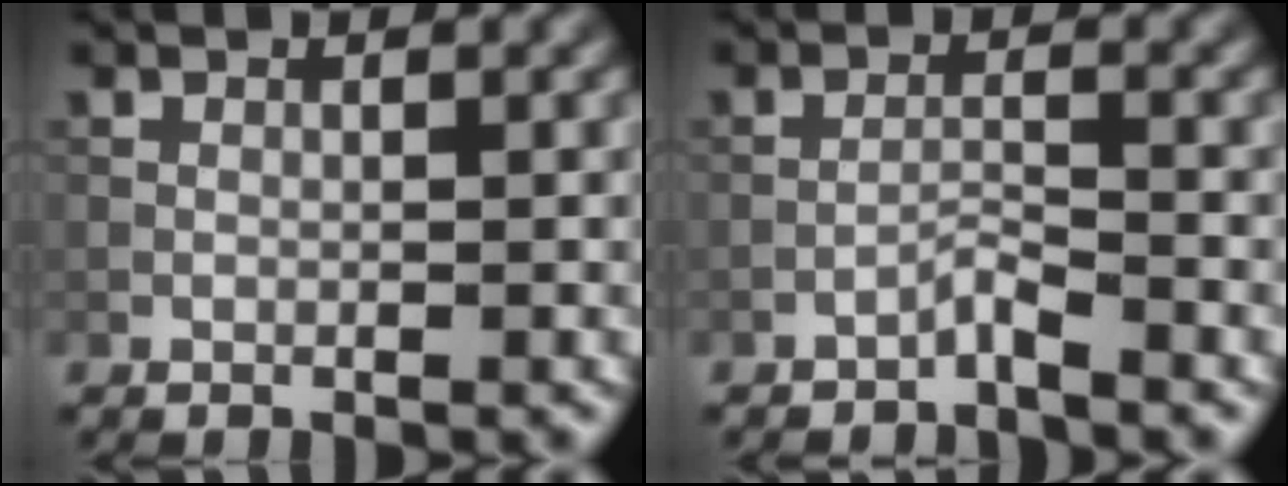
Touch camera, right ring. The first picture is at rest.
{"total": 1.4, "force": [-1.2, -0.1, 0.6], "torque": [-0.011, 0.010, -0.026]}